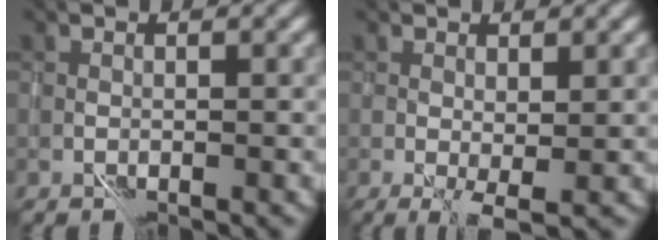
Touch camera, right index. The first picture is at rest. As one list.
[{"total": 1.7, "force": [0.9, 0.0, 1.4], "torque": [-0.030, -0.001, 0.017]}]